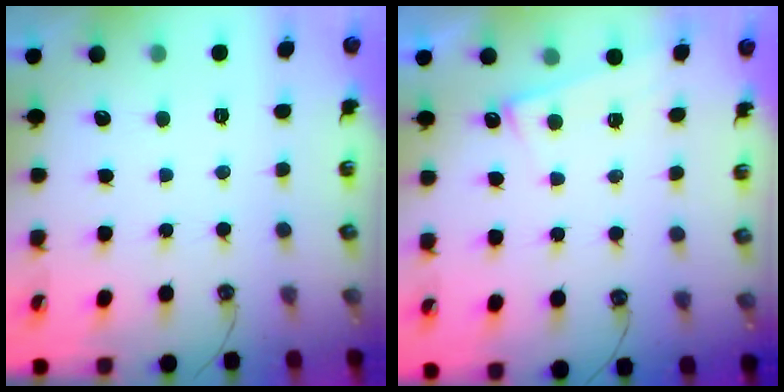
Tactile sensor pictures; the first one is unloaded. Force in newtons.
{"total": 5.7, "press": 5.7, "slide": 0.4}